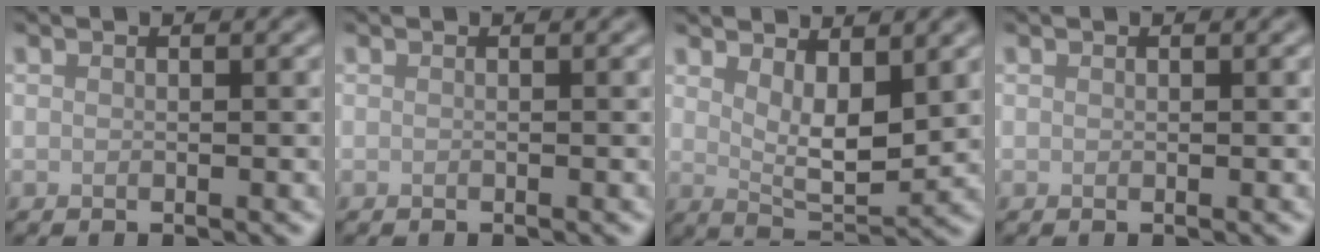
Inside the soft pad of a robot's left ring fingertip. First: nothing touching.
{"total": 0.0}
{"total": 4.8, "force": [1.9, 2.0, 3.9], "torque": [-0.073, -0.012, 0.039]}
{"total": 0.0}